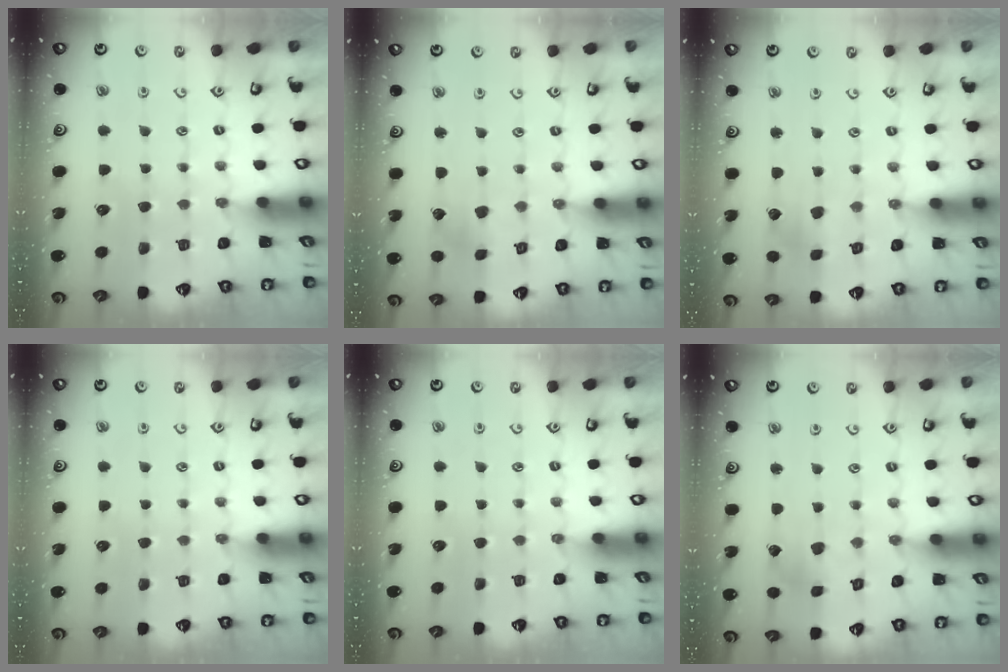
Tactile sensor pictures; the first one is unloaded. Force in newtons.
{"total": 2.1, "press": 2.1, "slide": 0.2}
{"total": 2.5, "press": 2.5, "slide": 0.3}
{"total": 0.0}
{"total": 0.0}
{"total": 2.8, "press": 2.8, "slide": 0.3}